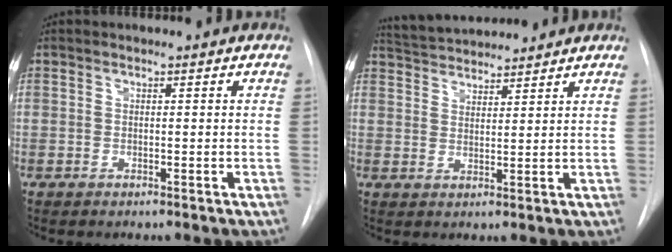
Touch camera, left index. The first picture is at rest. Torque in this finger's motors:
{"motor_torque": [-0.17, -0.60, 0.10, 0.05]}